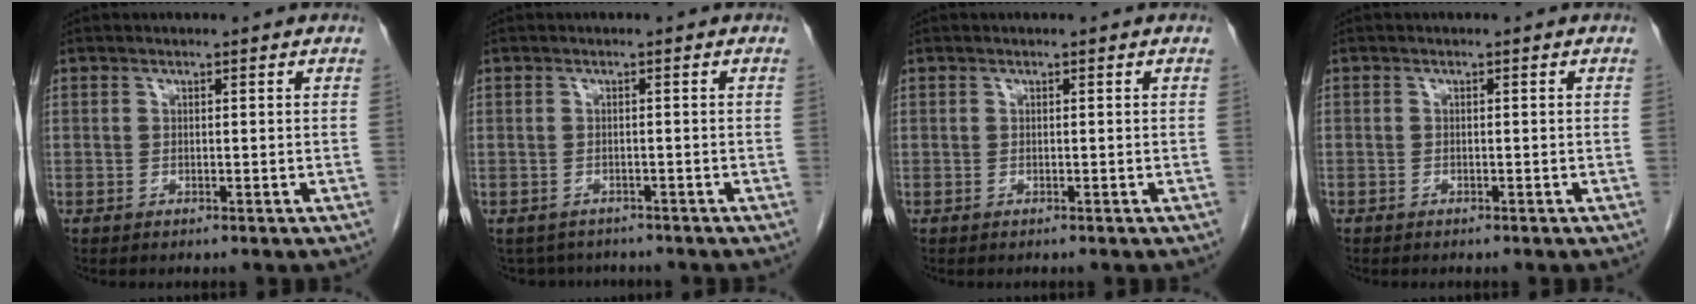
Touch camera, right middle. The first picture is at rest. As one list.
[{"total": 5.1, "force": [-4.5, 2.2, 0.3], "torque": [0.003, 0.002, -0.060]}, {"total": 0.0}, {"total": 0.5, "force": [-0.4, 0.3, 0.1], "torque": [-0.007, 0.002, -0.008]}]